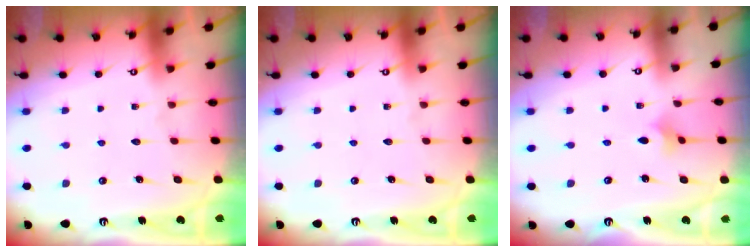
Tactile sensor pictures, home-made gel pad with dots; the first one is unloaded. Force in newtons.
{"total": 0.0}
{"total": 2.0, "press": 2.0, "slide": 0.4}